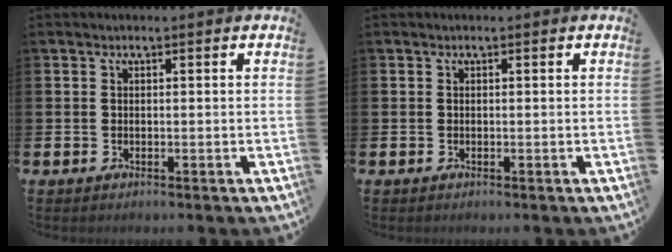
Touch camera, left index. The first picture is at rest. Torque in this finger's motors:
{"motor_torque": [0.02, 0.00, 0.00, 0.00]}